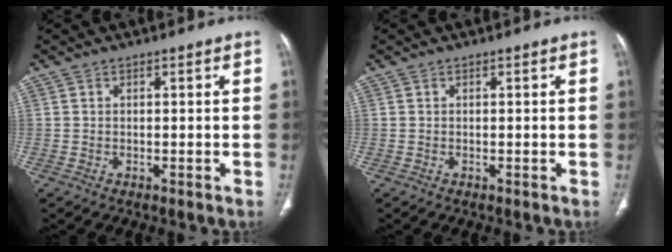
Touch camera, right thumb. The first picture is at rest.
{"total": 0.0}